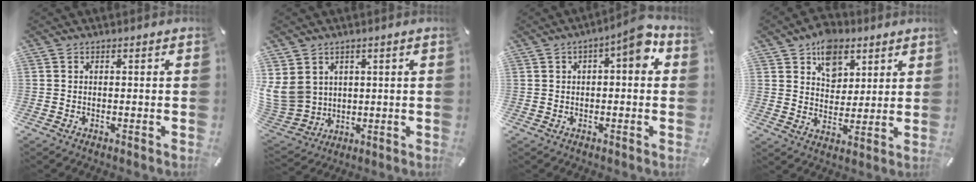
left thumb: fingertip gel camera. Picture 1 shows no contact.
{"total": 9.5, "force": [3.2, 8.6, 2.7], "torque": [-0.092, -0.021, 0.065]}
{"total": 7.6, "force": [2.3, 2.8, 6.7], "torque": [-0.088, -0.005, 0.030]}
{"total": 9.7, "force": [5.3, 7.4, 3.4], "torque": [-0.039, -0.028, 0.094]}